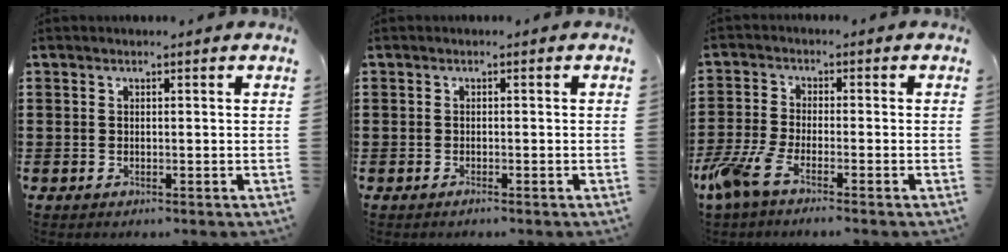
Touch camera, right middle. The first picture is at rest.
{"total": 0.6, "force": [-0.5, -0.1, 0.3], "torque": [-0.010, -0.007, -0.007]}
{"total": 4.9, "force": [-3.1, 0.9, 3.6], "torque": [-0.110, -0.021, -0.068]}